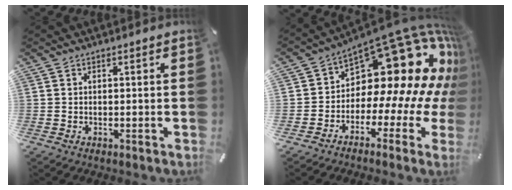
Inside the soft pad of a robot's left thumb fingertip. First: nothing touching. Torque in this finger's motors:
{"motor_torque": [0.64, 1.00, 1.05, 0.45, 0.29]}